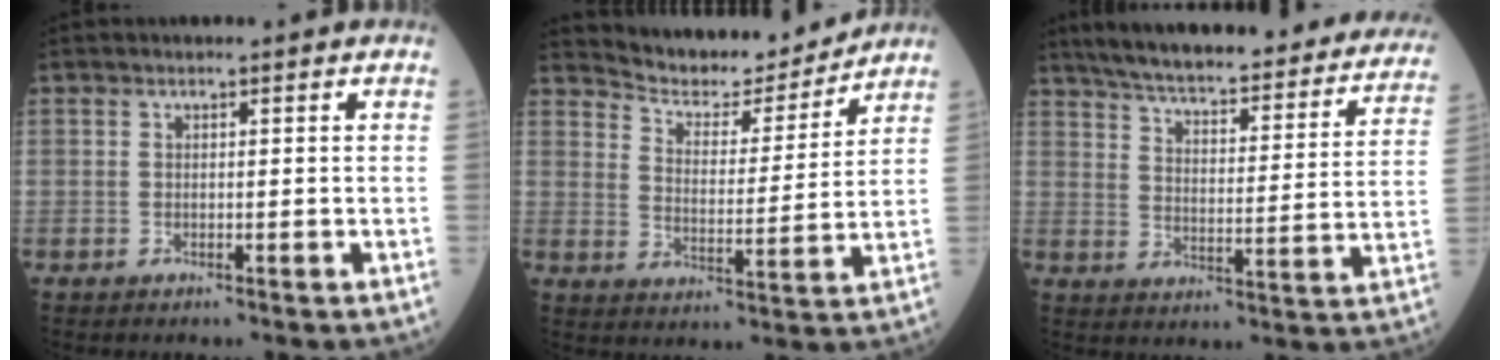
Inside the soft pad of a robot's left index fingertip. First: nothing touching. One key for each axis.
{"total": 10.8, "fx": 10.6, "fy": 1.6, "fz": 1.5, "tx": -0.033, "ty": -0.001, "tz": 0.168}
{"total": 31.7, "fx": 28.1, "fy": 5.8, "fz": 13.4, "tx": -0.207, "ty": -0.048, "tz": 0.346}